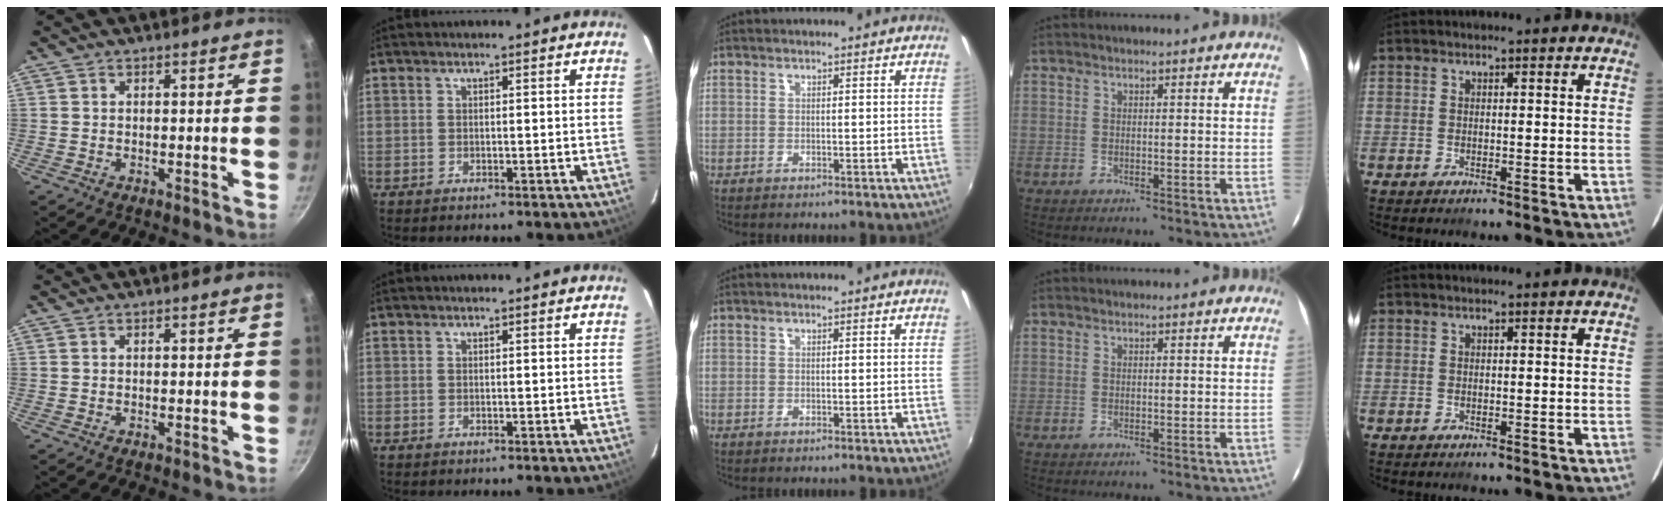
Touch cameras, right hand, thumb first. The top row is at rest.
{}